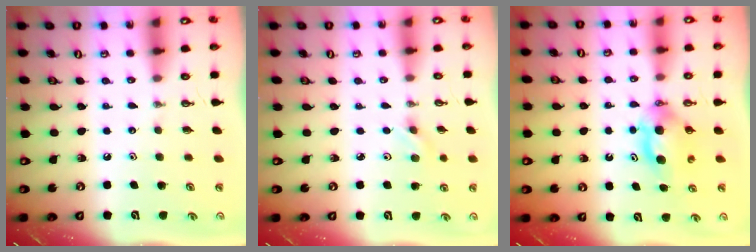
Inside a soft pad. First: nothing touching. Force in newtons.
{"total": 2.7, "press": 2.3, "slide": 1.4}
{"total": 6.9, "press": 5.1, "slide": 4.7}